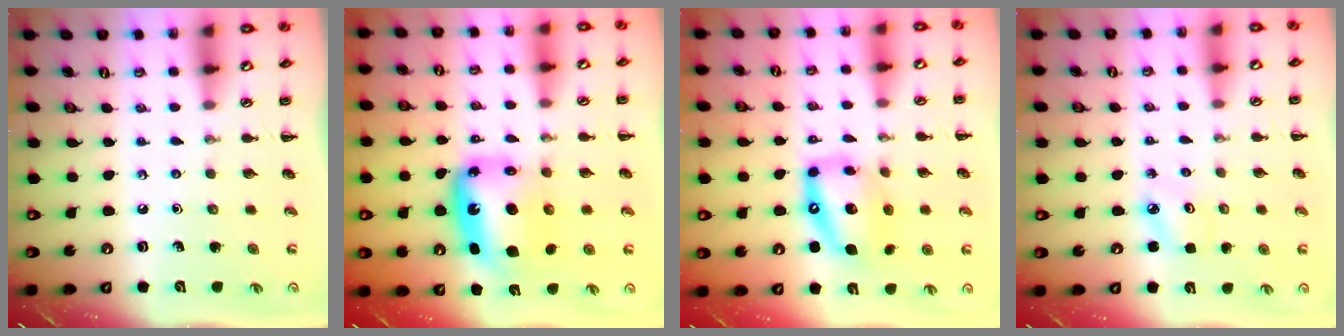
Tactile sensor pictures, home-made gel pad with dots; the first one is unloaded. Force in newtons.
{"total": 11.7, "press": 11.2, "slide": 3.2}
{"total": 13.1, "press": 12.6, "slide": 3.4}
{"total": 2.8, "press": 2.7, "slide": 0.6}